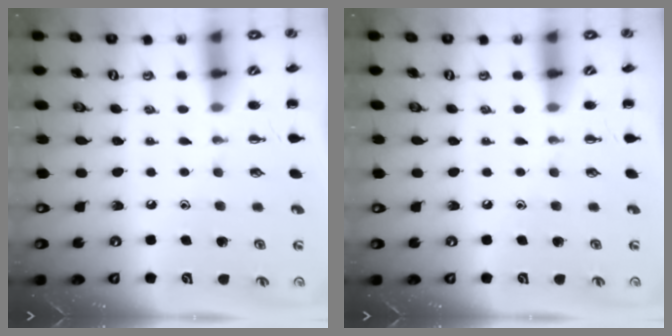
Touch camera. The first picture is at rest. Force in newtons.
{"total": 0.0}